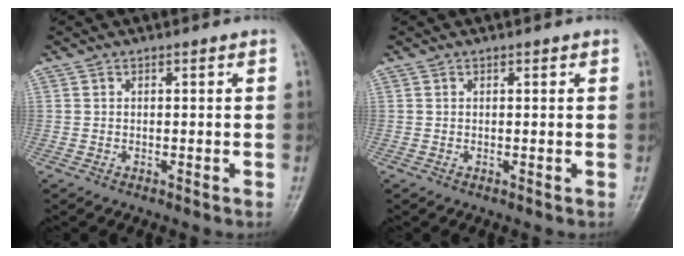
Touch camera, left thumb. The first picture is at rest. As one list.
[{"total": 0.5, "force": [0.3, 0.2, 0.3], "torque": [-0.005, -0.001, 0.003]}]